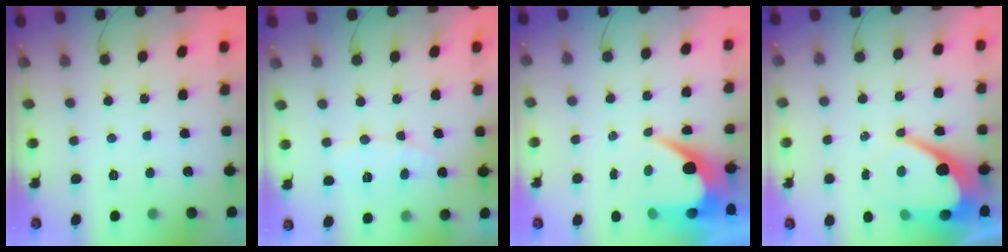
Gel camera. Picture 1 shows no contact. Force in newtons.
{"total": 5.6, "press": 5.5, "slide": 0.5}
{"total": 9.3, "press": 9.3, "slide": 0.6}
{"total": 13.5, "press": 13.4, "slide": 0.9}